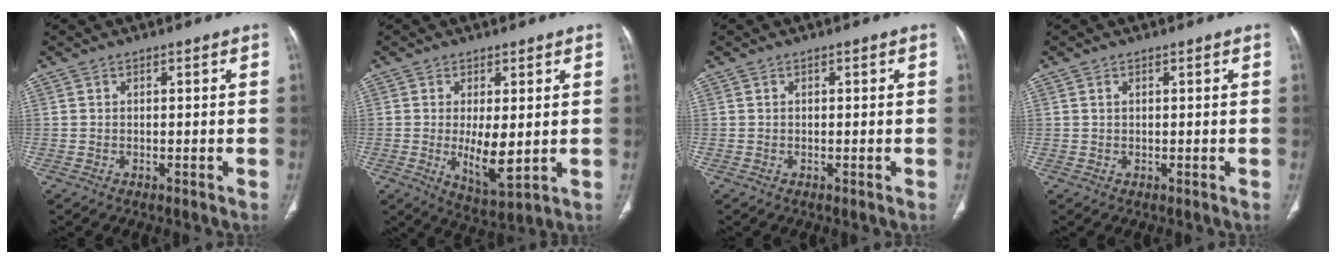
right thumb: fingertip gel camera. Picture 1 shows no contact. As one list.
[{"total": 7.8, "force": [-0.3, 3.0, 7.2], "torque": [-0.116, -0.022, 0.006]}, {"total": 0.0}, {"total": 0.6, "force": [0.2, 0.4, 0.4], "torque": [-0.009, 0.001, 0.005]}]